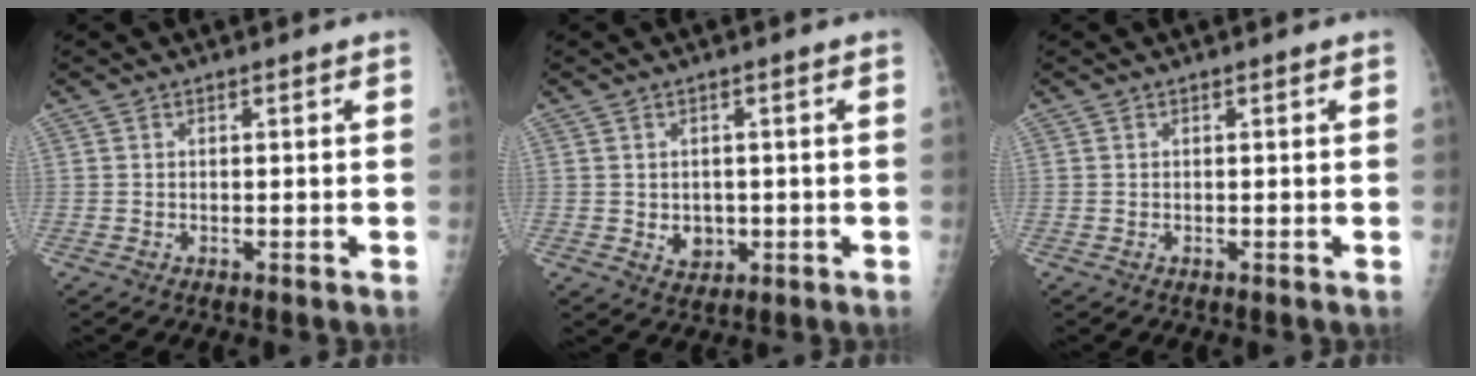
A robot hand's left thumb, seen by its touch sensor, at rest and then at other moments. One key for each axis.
{"total": 3.6, "fx": -0.4, "fy": 3.0, "fz": 1.8, "tx": -0.012, "ty": -0.001, "tz": 0.005}
{"total": 0.0}